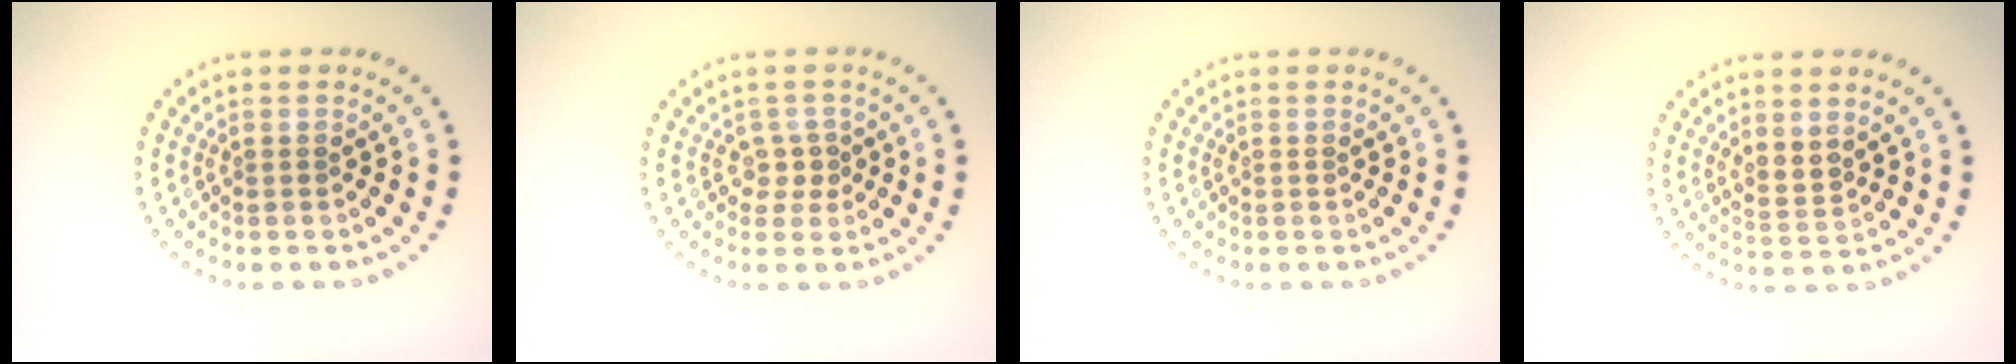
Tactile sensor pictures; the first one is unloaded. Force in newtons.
{"total": 1.5, "press": 1.2, "slide": 0.9}
{"total": 0.0}
{"total": 1.7, "press": 1.3, "slide": 1.1}